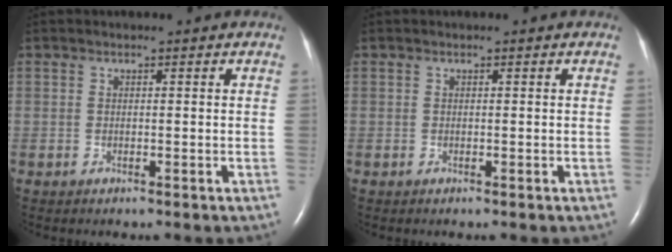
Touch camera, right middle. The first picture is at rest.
{"total": 0.0}